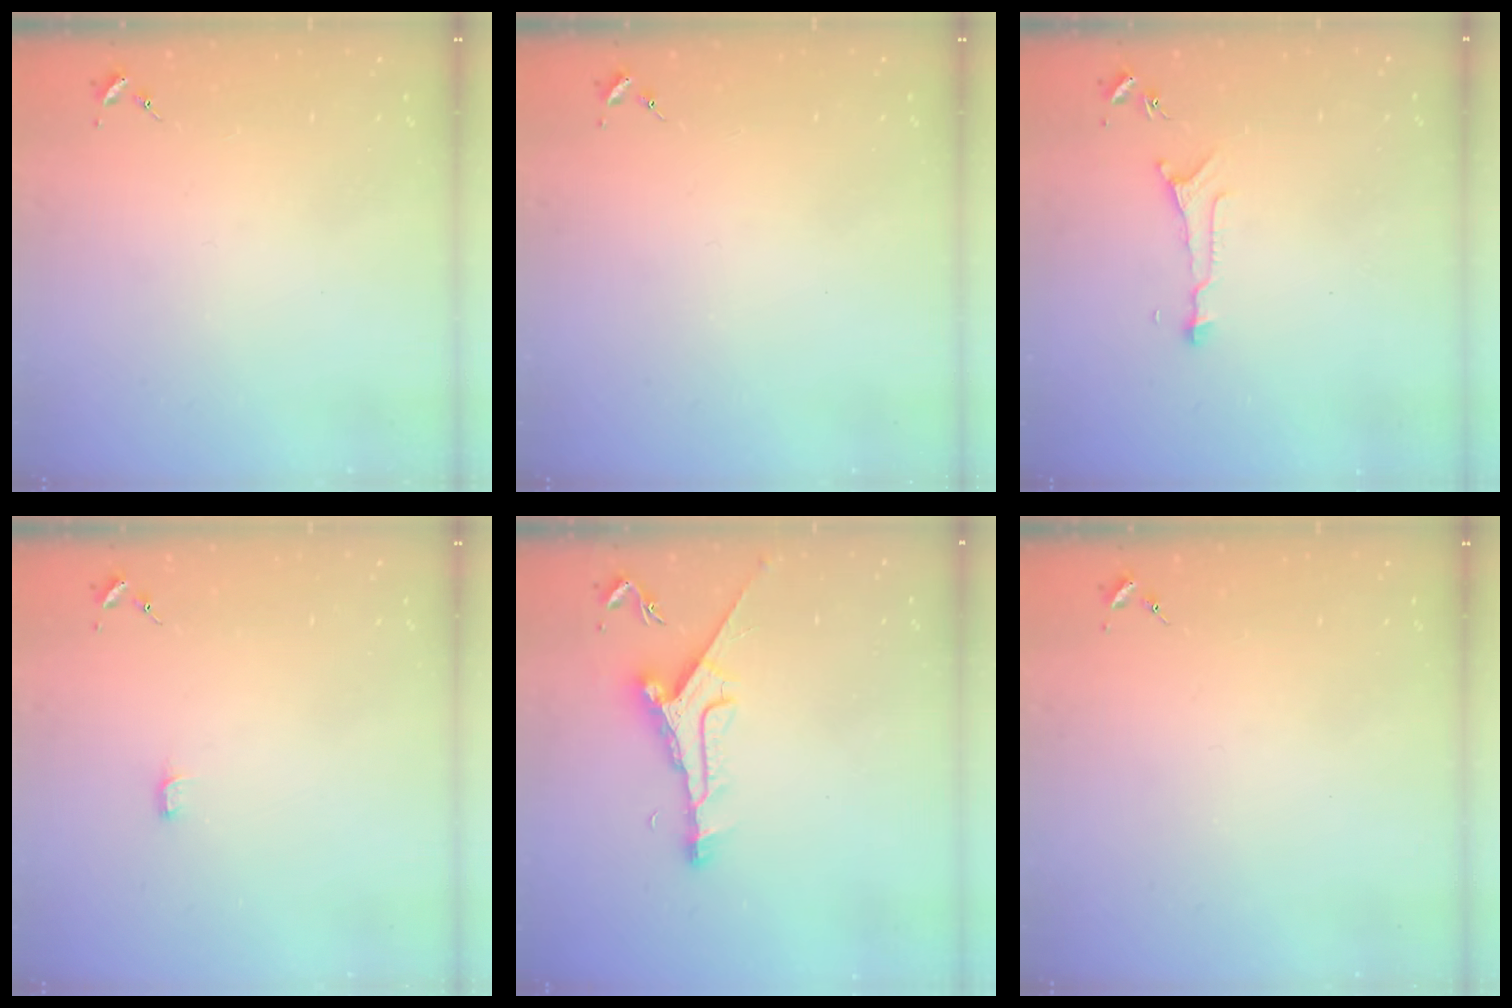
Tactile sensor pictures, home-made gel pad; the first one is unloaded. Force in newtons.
{"total": 0.0}
{"total": 5.6, "press": 5.6, "slide": 0.4}
{"total": 2.7, "press": 2.7, "slide": 0.3}
{"total": 9.6, "press": 9.5, "slide": 0.6}
{"total": 0.0}